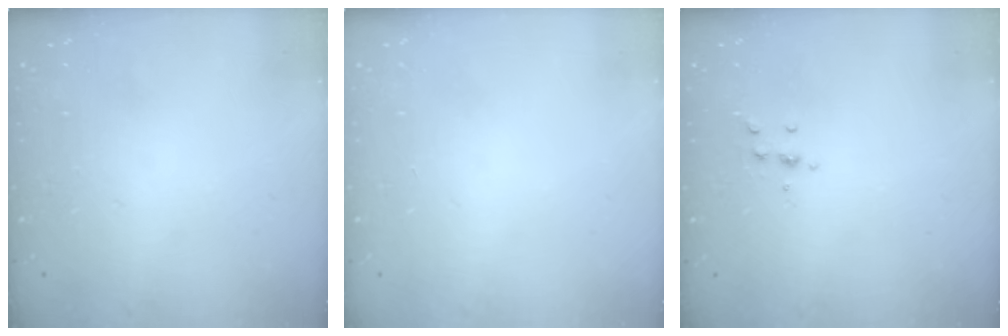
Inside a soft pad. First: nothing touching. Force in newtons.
{"total": 0.0}
{"total": 4.8, "press": 4.8, "slide": 0.5}